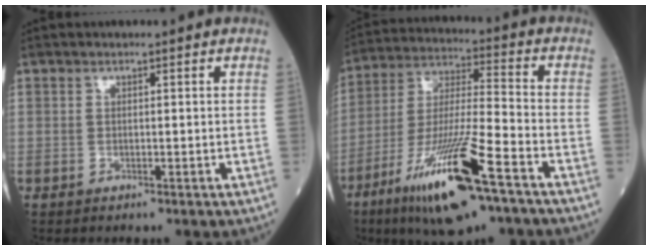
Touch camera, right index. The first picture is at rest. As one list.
[{"total": 18.3, "force": [-10.2, 1.9, 15.1], "torque": [-0.301, -0.041, -0.184]}]